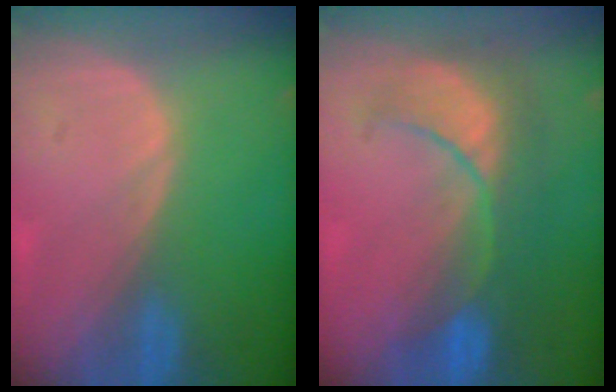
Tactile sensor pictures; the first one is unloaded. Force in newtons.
{"total": 8.4, "press": 8.3, "slide": 1.3}